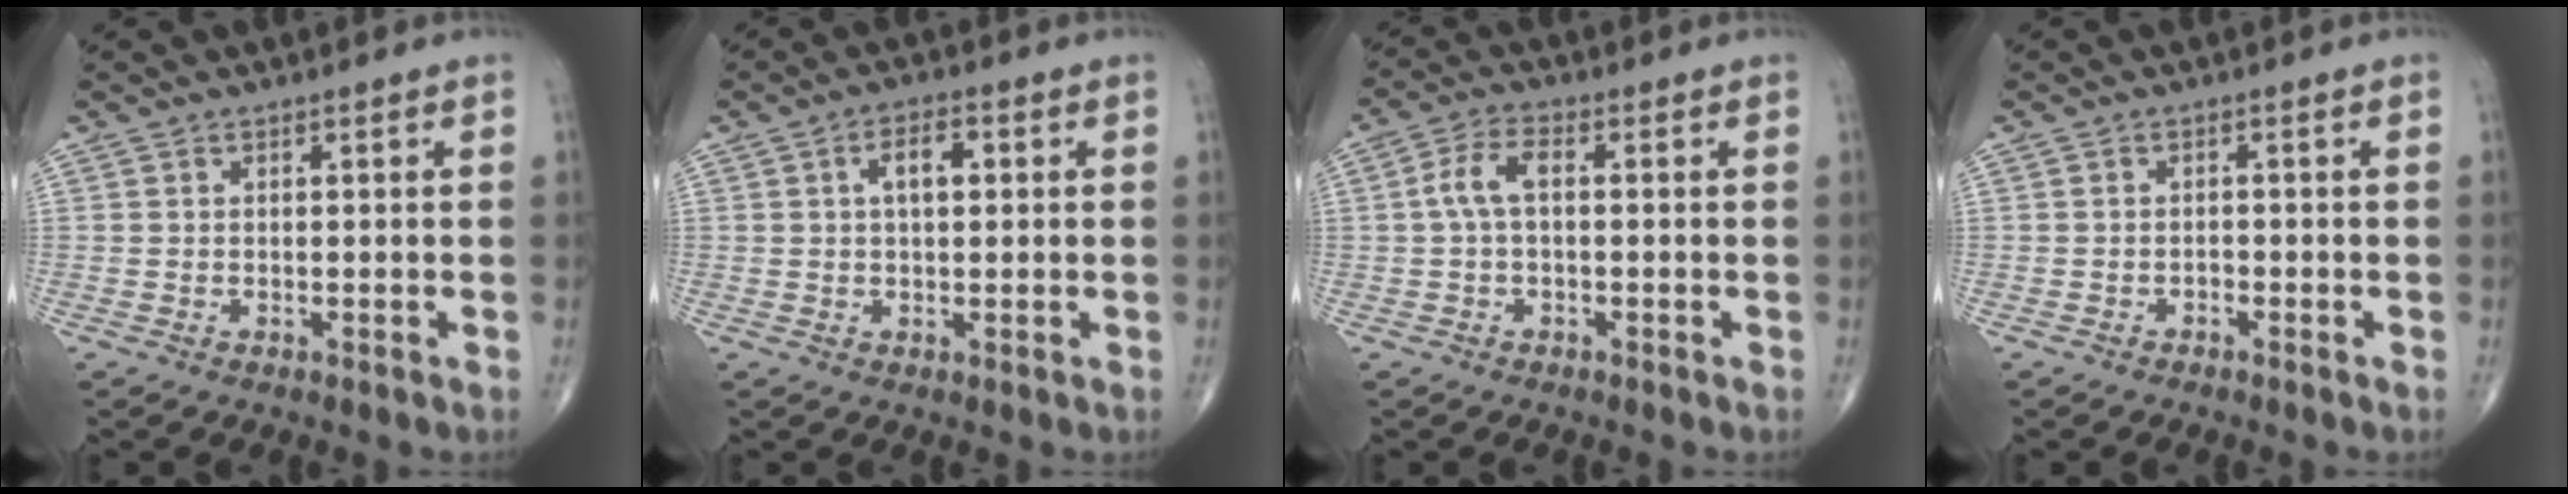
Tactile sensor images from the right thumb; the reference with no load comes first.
{"total": 5.0, "force": [1.1, 2.5, 4.2], "torque": [-0.063, 0.009, 0.015]}
{"total": 5.1, "force": [0.2, 2.5, 4.5], "torque": [-0.092, 0.017, -0.002]}
{"total": 0.8, "force": [-0.7, 0.4, 0.2], "torque": [0.000, 0.002, -0.015]}